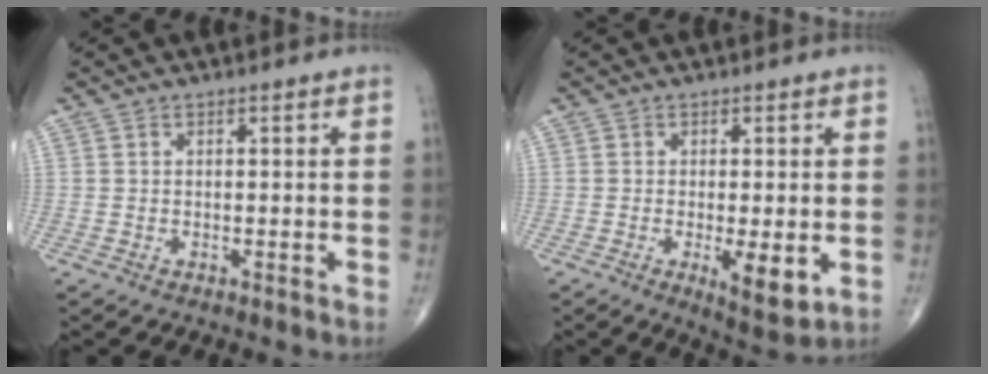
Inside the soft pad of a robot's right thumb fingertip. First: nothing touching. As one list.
[{"total": 6.3, "force": [-1.4, 2.0, 5.8], "torque": [-0.092, -0.019, -0.019]}]